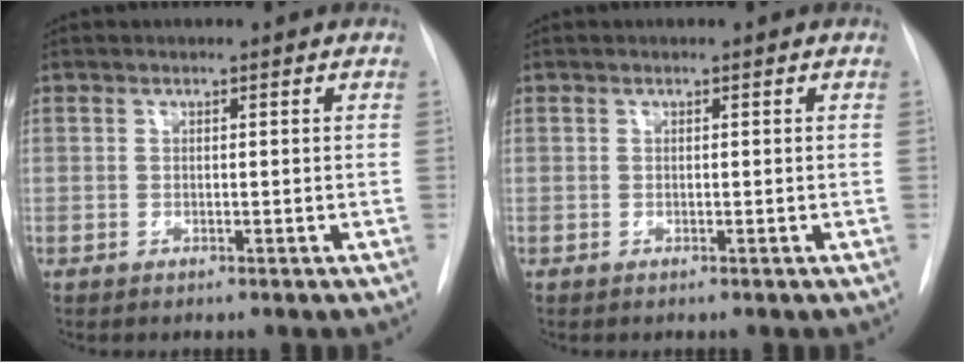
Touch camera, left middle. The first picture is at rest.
{"total": 0.0}